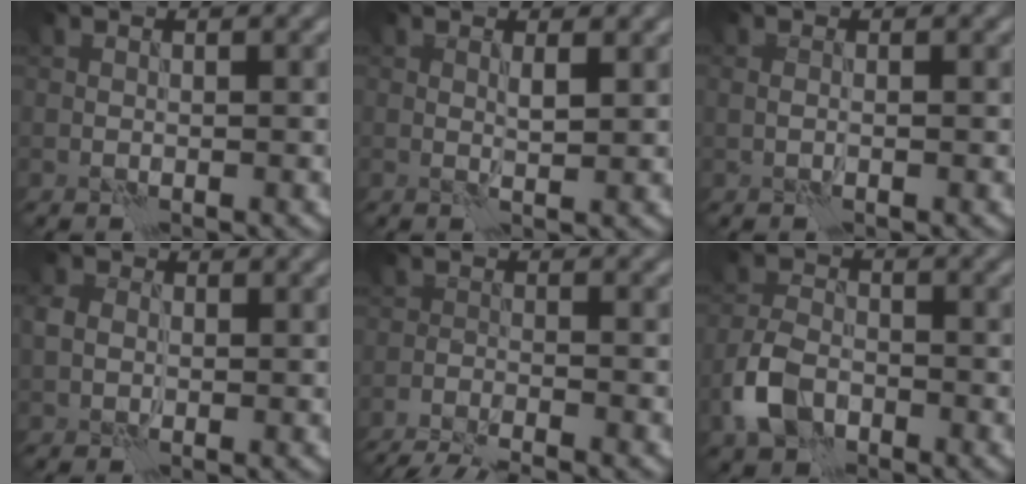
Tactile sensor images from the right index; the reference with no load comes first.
{"total": 1.2, "force": [0.5, 0.2, 1.0], "torque": [-0.019, -0.003, 0.008]}
{"total": 0.7, "force": [-0.1, 0.3, 0.6], "torque": [-0.014, -0.001, 0.000]}
{"total": 2.5, "force": [0.4, 2.1, 1.4], "torque": [-0.034, 0.005, 0.001]}
{"total": 6.3, "force": [-5.7, 1.1, 2.4], "torque": [-0.040, -0.012, -0.092]}
{"total": 4.8, "force": [-2.3, 3.1, 2.8], "torque": [-0.061, 0.001, -0.052]}